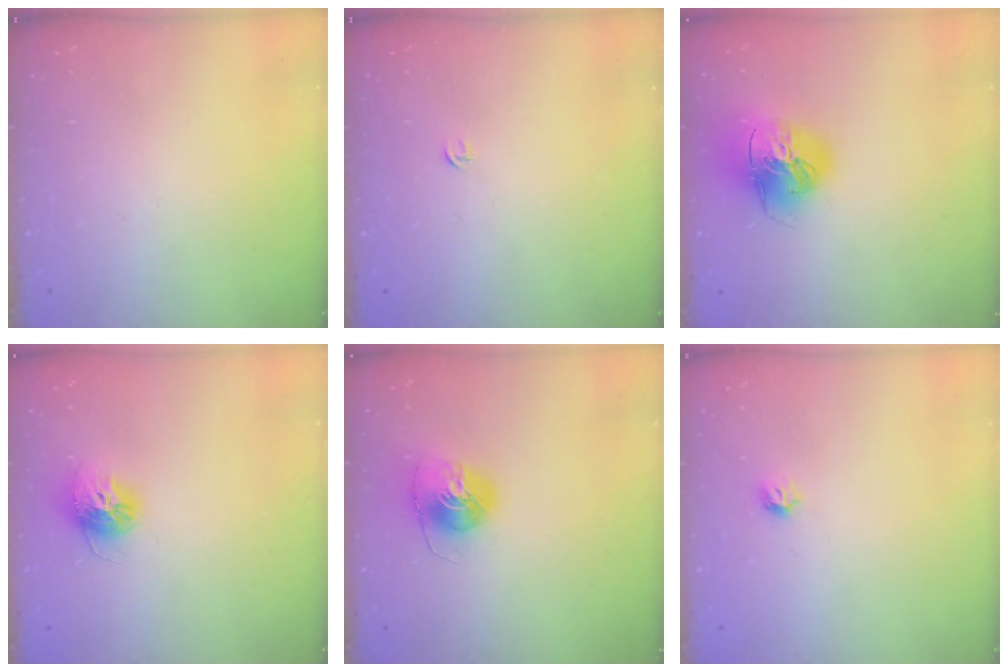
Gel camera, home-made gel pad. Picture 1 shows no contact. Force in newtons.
{"total": 2.7, "press": 2.6, "slide": 0.6}
{"total": 16.4, "press": 16.2, "slide": 2.5}
{"total": 11.9, "press": 11.9, "slide": 0.9}
{"total": 8.8, "press": 8.8, "slide": 0.1}
{"total": 3.8, "press": 3.7, "slide": 0.8}